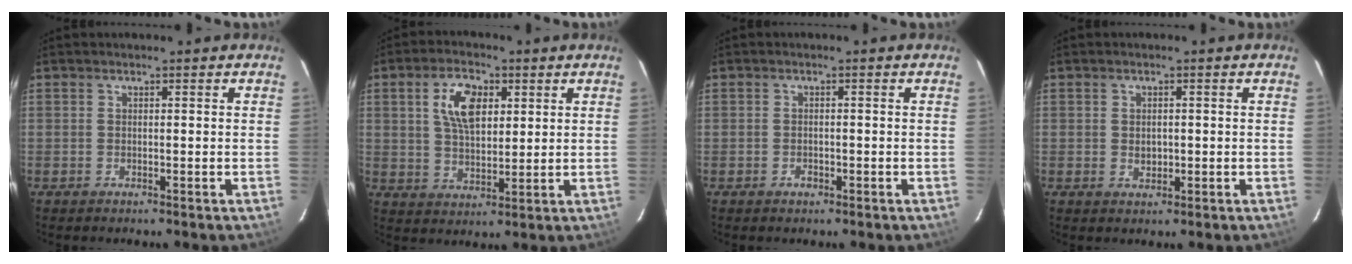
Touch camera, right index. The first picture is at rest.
{"total": 8.8, "force": [2.9, 4.8, 6.8], "torque": [-0.127, 0.017, 0.055]}
{"total": 1.3, "force": [-0.7, 0.9, 0.6], "torque": [-0.011, 0.002, -0.009]}
{"total": 2.0, "force": [-0.1, 1.7, 1.2], "torque": [-0.016, 0.000, 0.000]}